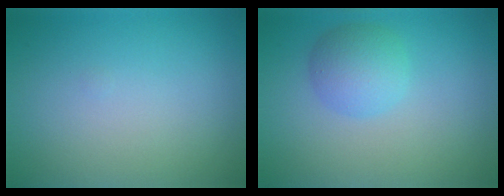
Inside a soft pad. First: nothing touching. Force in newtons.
{"total": 3.2, "press": 3.2, "slide": 0.0}